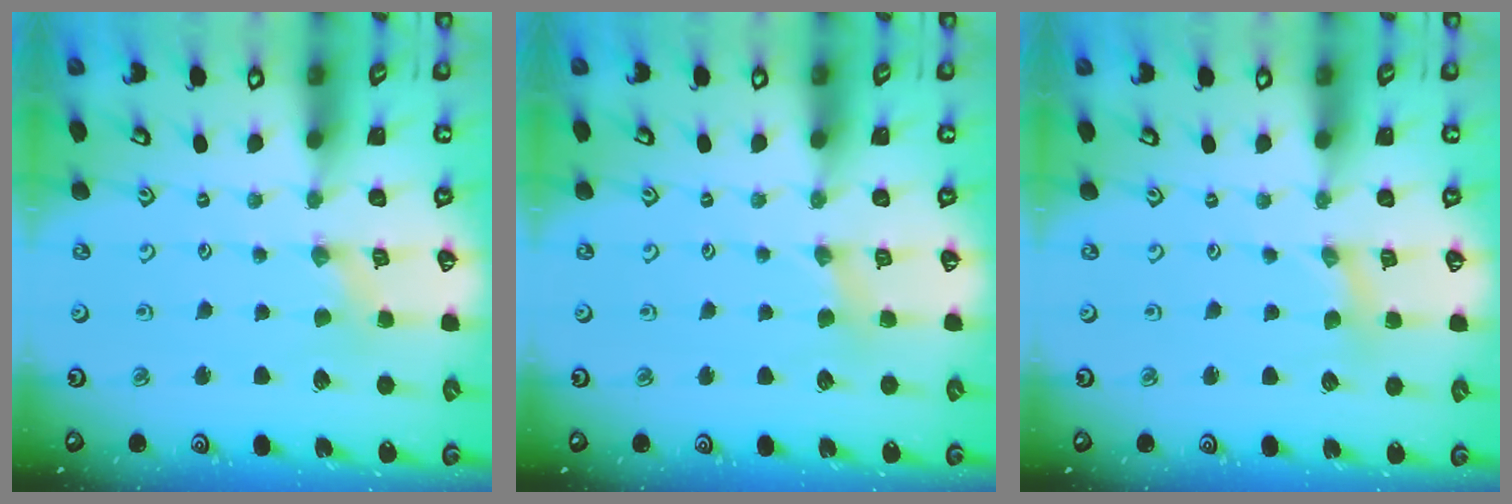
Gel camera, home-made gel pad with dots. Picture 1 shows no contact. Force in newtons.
{"total": 2.2, "press": 2.2, "slide": 0.4}
{"total": 1.4, "press": 1.4, "slide": 0.3}